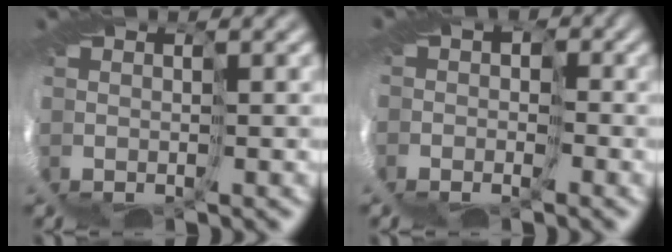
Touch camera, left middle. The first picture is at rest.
{"total": 4.7, "force": [-0.9, 4.1, 2.1], "torque": [-0.036, 0.004, -0.031]}